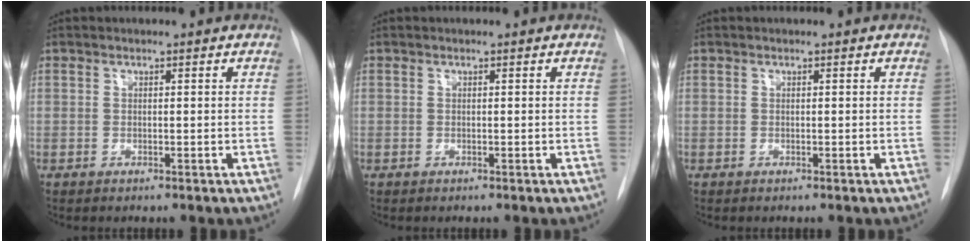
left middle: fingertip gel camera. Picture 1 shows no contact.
{"total": 0.0}
{"total": 0.0}